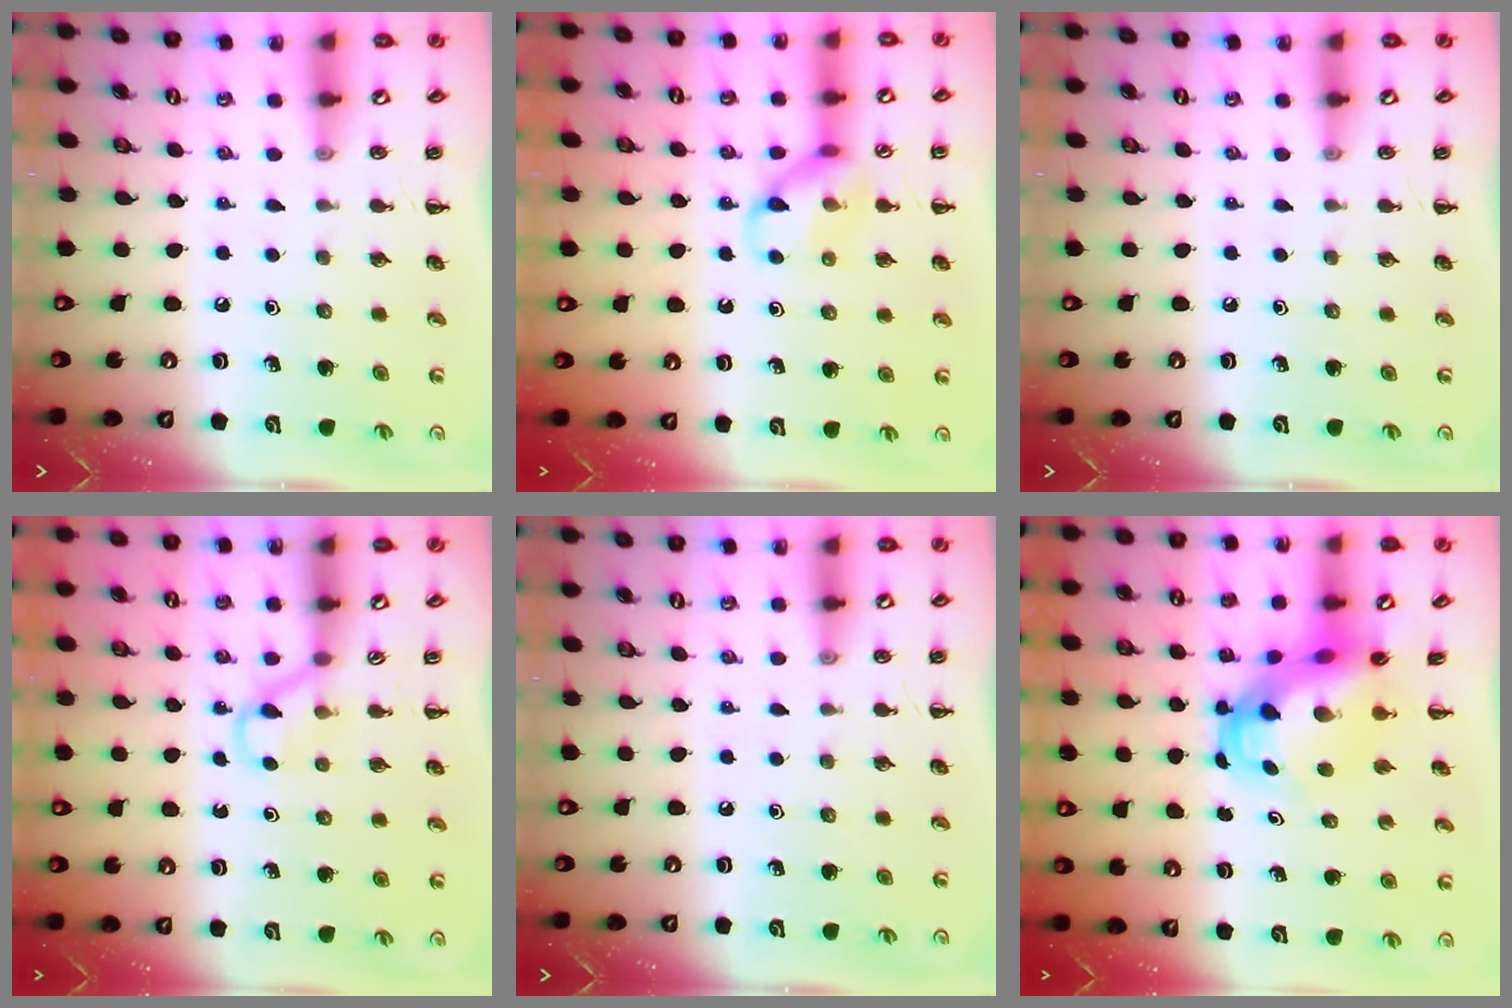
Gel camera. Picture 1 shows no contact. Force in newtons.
{"total": 11.0, "press": 11.0, "slide": 1.2}
{"total": 0.0}
{"total": 2.6, "press": 2.4, "slide": 0.9}
{"total": 0.0}
{"total": 5.8, "press": 5.6, "slide": 1.6}